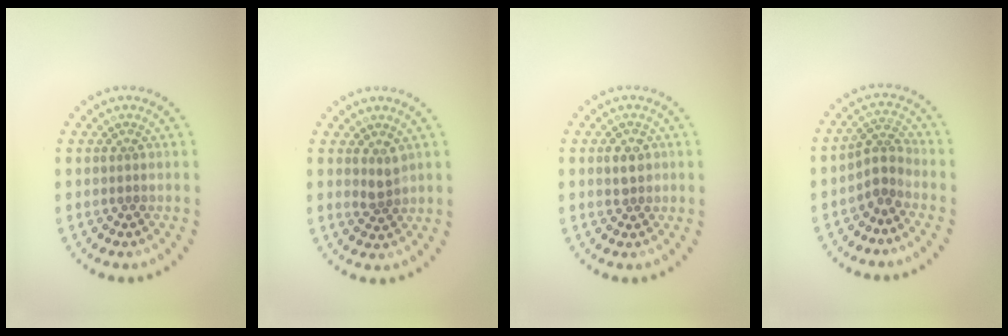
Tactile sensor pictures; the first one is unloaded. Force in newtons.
{"total": 1.4, "press": 1.1, "slide": 0.8}
{"total": 1.6, "press": 1.6, "slide": 0.2}
{"total": 2.3, "press": 1.6, "slide": 1.6}